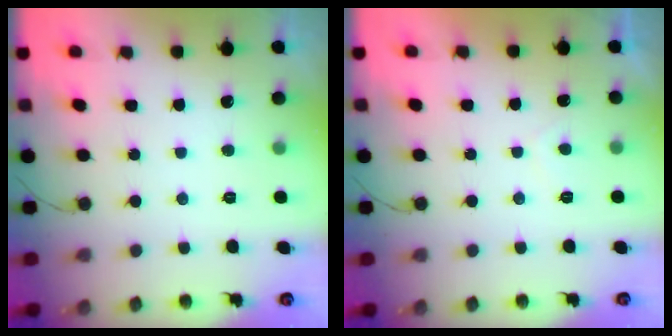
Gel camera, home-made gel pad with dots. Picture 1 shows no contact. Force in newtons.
{"total": 1.1, "press": 1.0, "slide": 0.5}